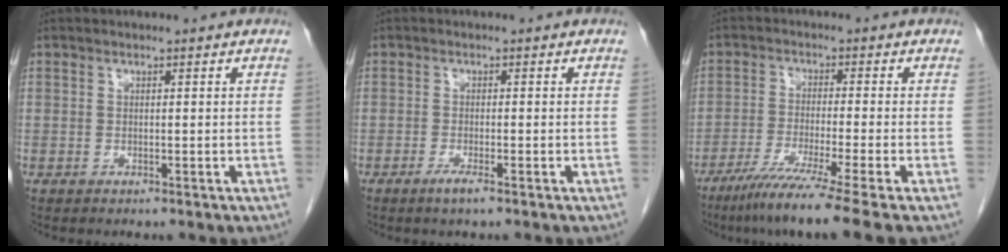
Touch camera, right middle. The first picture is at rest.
{"total": 1.9, "force": [-1.3, -0.1, 1.5], "torque": [-0.035, -0.006, -0.025]}
{"total": 11.1, "force": [-8.0, -2.3, 7.4], "torque": [-0.118, -0.042, -0.129]}